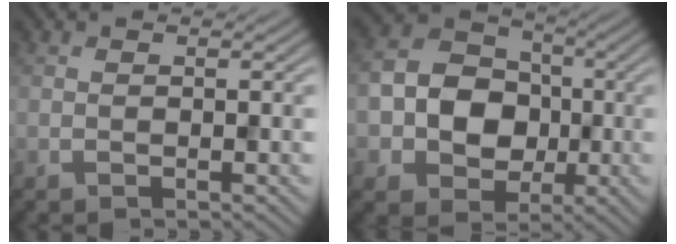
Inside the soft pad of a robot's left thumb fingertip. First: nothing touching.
{"total": 10.3, "force": [-1.5, 8.3, 5.9], "torque": [-0.126, -0.007, -0.047]}